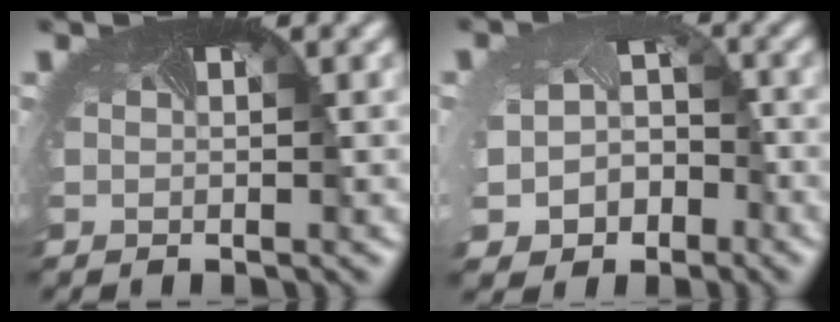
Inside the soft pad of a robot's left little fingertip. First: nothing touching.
{"total": 5.6, "force": [-2.7, 4.5, 2.1], "torque": [-0.040, -0.026, -0.031]}